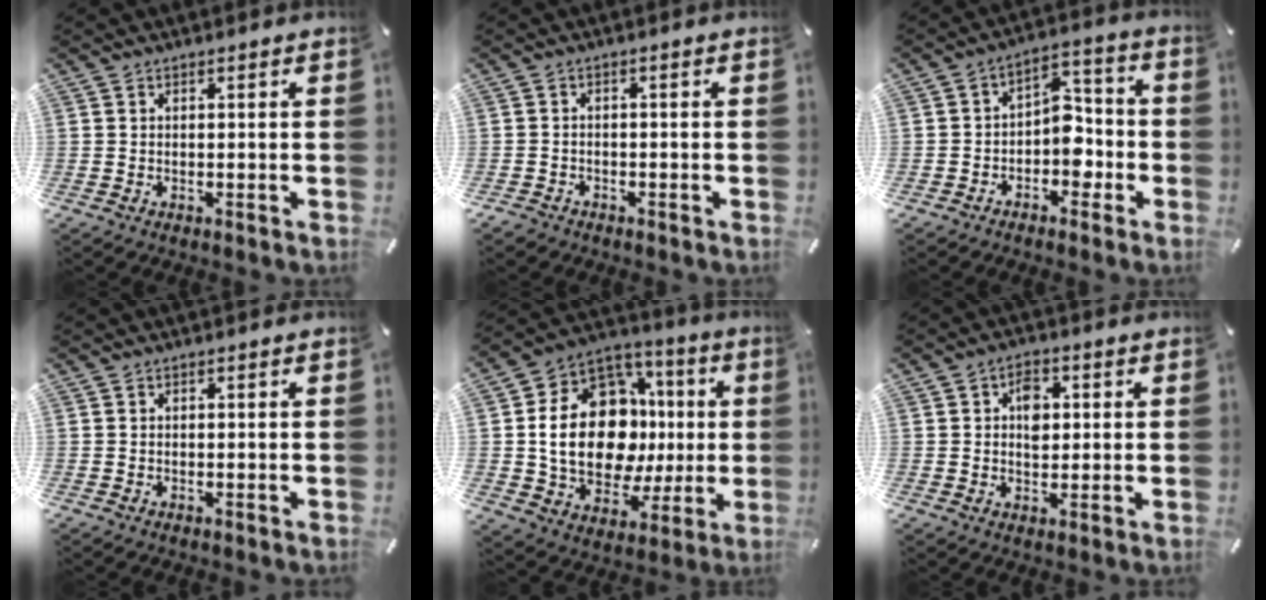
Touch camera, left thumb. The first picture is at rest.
{"total": 1.7, "force": [-1.3, 1.1, 0.4], "torque": [-0.008, 0.007, -0.029]}
{"total": 8.4, "force": [-2.7, 6.4, 4.7], "torque": [-0.055, 0.021, -0.048]}
{"total": 0.0}
{"total": 22.0, "force": [0.8, 16.0, 15.0], "torque": [-0.293, -0.007, 0.020]}
{"total": 5.4, "force": [0.9, 3.8, 3.7], "torque": [-0.042, -0.002, 0.008]}